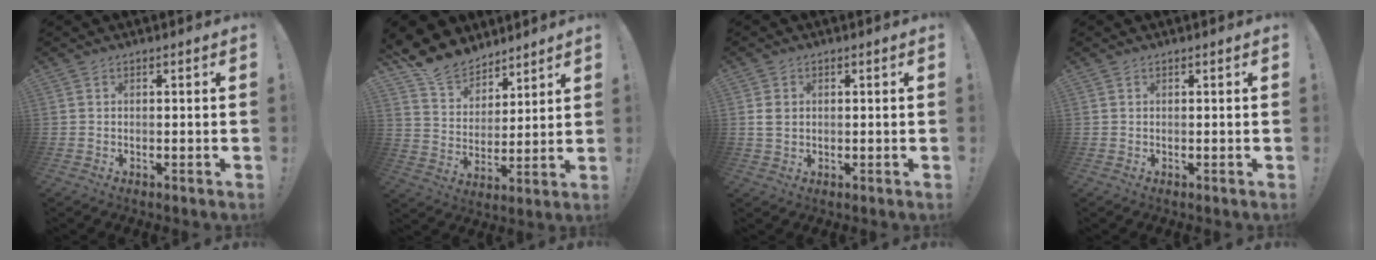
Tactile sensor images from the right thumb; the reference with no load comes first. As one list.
[{"total": 12.9, "force": [11.0, 6.5, 2.2], "torque": [-0.056, -0.087, 0.214]}, {"total": 3.0, "force": [0.6, 2.3, 1.7], "torque": [-0.017, -0.002, 0.010]}, {"total": 0.0}]